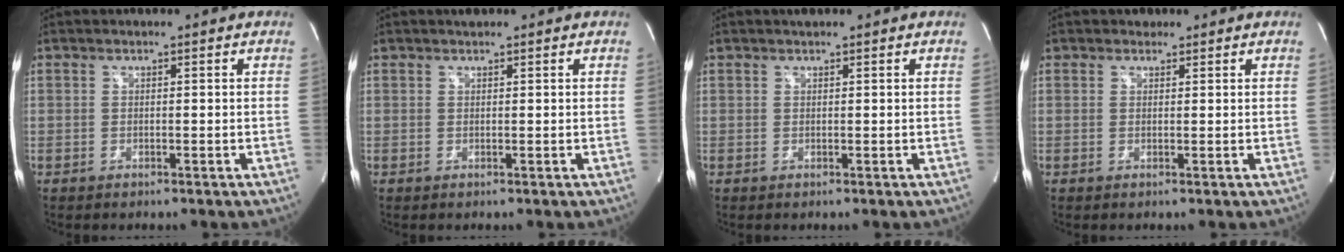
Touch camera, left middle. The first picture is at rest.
{"total": 0.9, "force": [0.8, 0.3, 0.3], "torque": [-0.015, 0.010, 0.016]}
{"total": 0.9, "force": [0.8, 0.2, 0.3], "torque": [-0.017, 0.011, 0.016]}
{"total": 1.2, "force": [0.9, 0.8, 0.0], "torque": [0.002, 0.003, 0.009]}